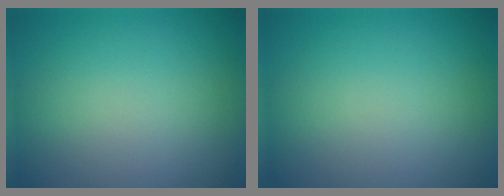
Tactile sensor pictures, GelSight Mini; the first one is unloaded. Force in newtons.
{"total": 0.0}